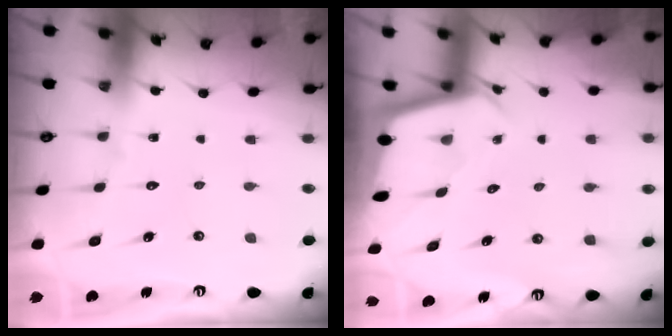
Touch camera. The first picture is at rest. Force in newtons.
{"total": 2.1, "press": 2.1, "slide": 0.1}